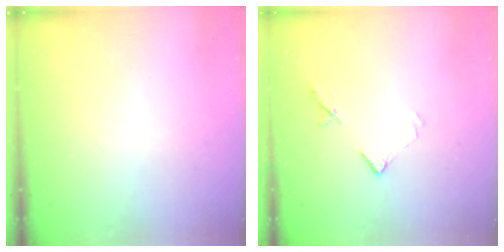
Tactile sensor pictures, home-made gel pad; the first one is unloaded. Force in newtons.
{"total": 8.0, "press": 7.9, "slide": 0.8}